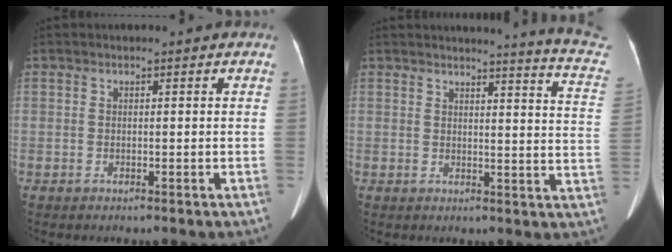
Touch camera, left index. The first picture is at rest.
{"total": 12.9, "force": [12.4, -1.3, 3.2], "torque": [-0.031, -0.105, 0.110]}